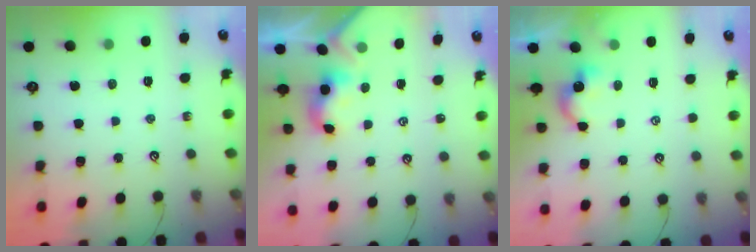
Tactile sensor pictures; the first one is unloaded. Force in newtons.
{"total": 2.2, "press": 2.2, "slide": 0.2}
{"total": 2.5, "press": 2.5, "slide": 0.3}